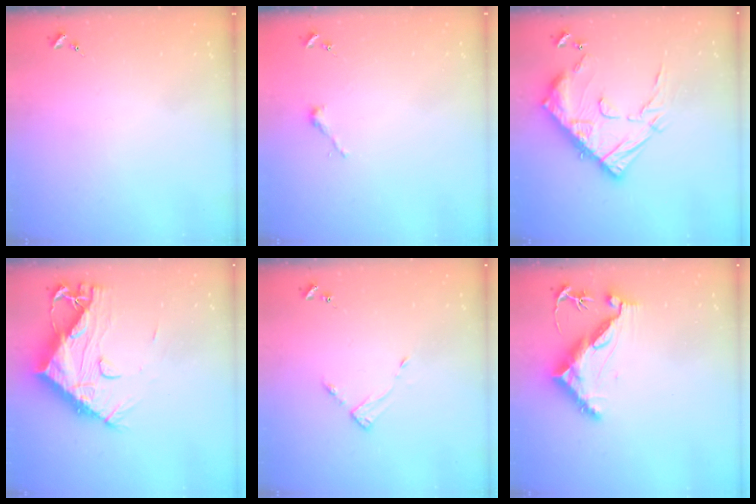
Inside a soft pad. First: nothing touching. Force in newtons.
{"total": 2.5, "press": 2.5, "slide": 0.2}
{"total": 20.3, "press": 20.3, "slide": 1.1}
{"total": 18.4, "press": 18.3, "slide": 1.6}
{"total": 3.5, "press": 3.5, "slide": 0.4}
{"total": 10.5, "press": 10.4, "slide": 1.1}